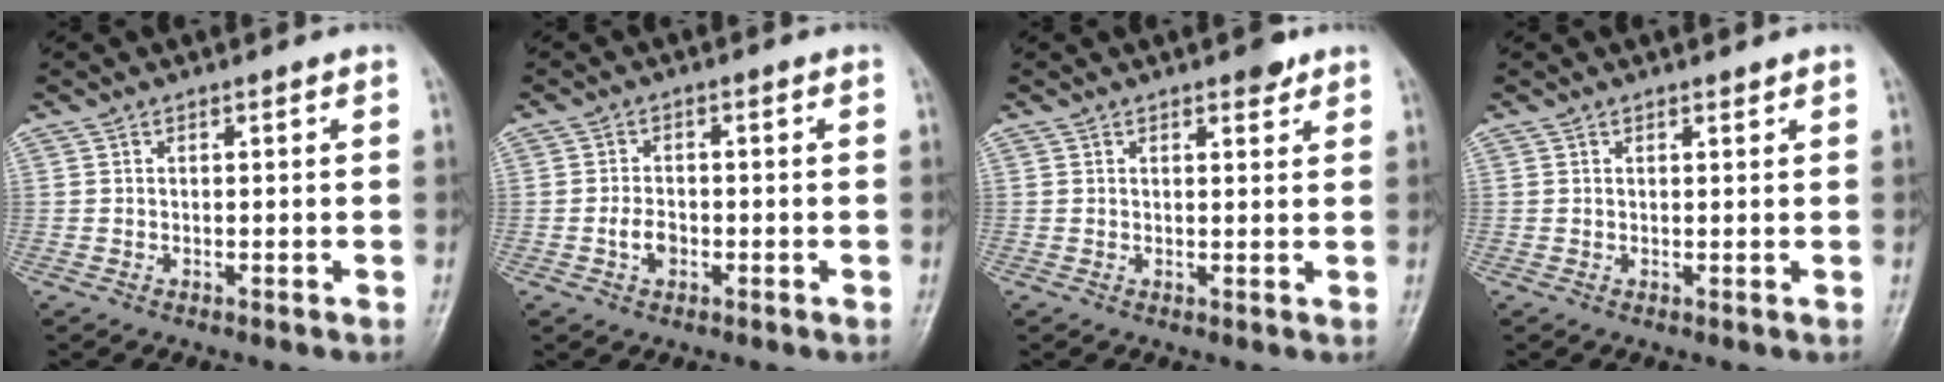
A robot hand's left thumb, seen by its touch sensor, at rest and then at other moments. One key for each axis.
{"total": 3.1, "fx": -1.0, "fy": 2.1, "fz": 2.1, "tx": -0.033, "ty": 0.009, "tz": -0.020}
{"total": 2.5, "fx": 1.8, "fy": 1.0, "fz": 1.5, "tx": -0.012, "ty": -0.009, "tz": 0.023}
{"total": 0.6, "fx": 0.6, "fy": 0.2, "fz": 0.2, "tx": -0.006, "ty": -0.005, "tz": 0.009}